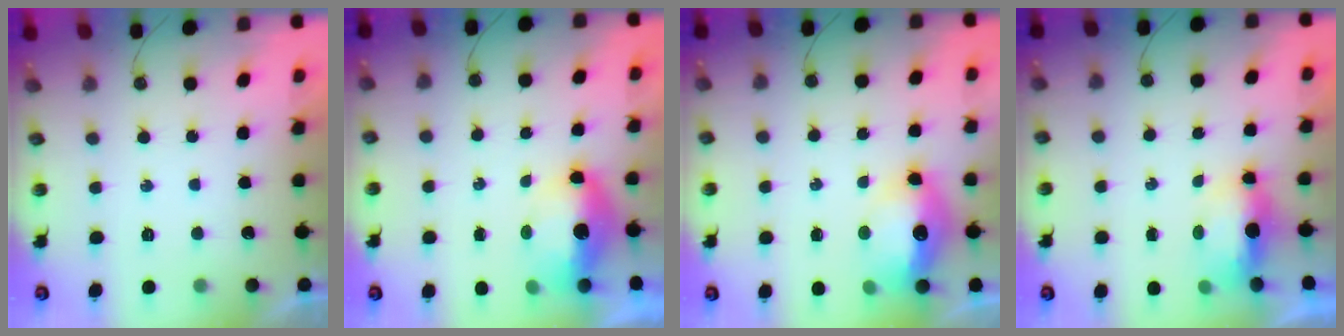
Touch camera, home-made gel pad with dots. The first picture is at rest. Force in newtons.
{"total": 7.1, "press": 7.0, "slide": 0.8}
{"total": 12.8, "press": 12.7, "slide": 1.2}
{"total": 5.9, "press": 5.8, "slide": 1.1}